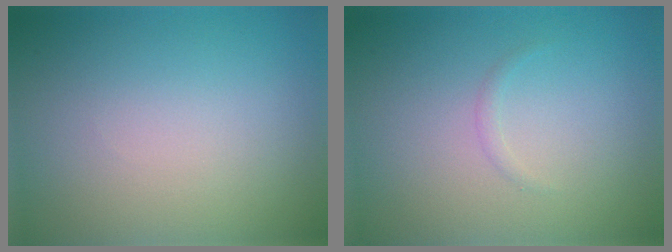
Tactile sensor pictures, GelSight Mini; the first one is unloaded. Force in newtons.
{"total": 0.5, "press": 0.5, "slide": 0.0}